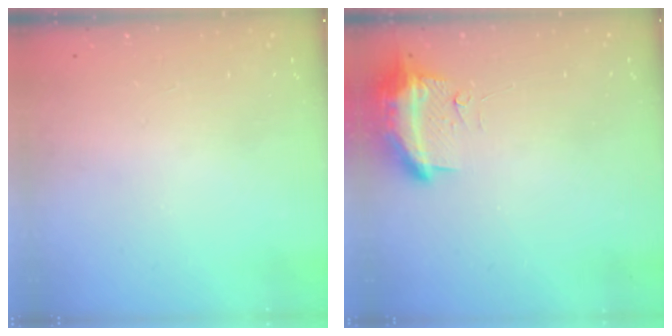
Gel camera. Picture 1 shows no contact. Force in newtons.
{"total": 10.0, "press": 9.9, "slide": 1.7}